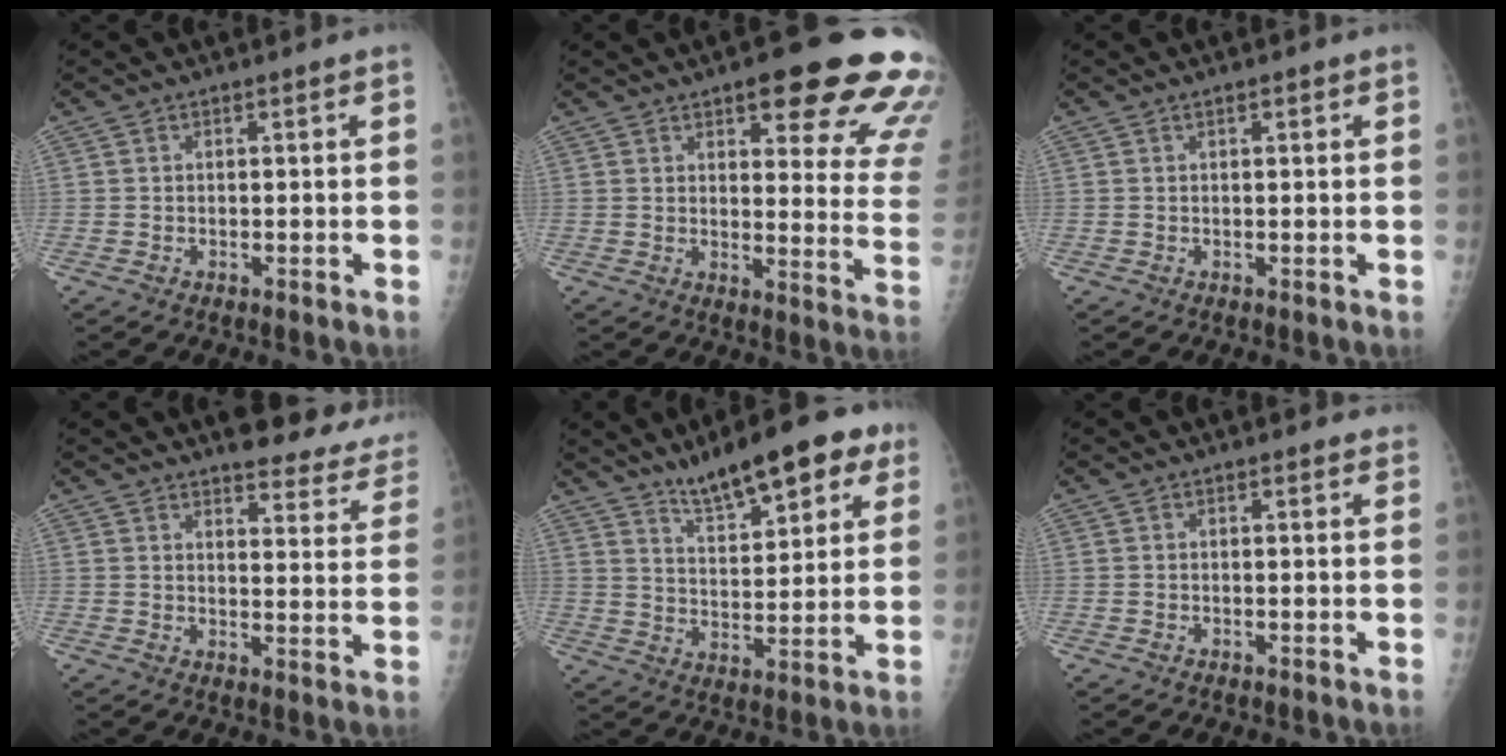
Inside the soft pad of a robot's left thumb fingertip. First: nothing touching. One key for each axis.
{"total": 22.4, "fx": 12.9, "fy": 6.1, "fz": 17.3, "tx": -0.165, "ty": -0.043, "tz": 0.153}
{"total": 0.9, "fx": 0.5, "fy": 0.4, "fz": 0.7, "tx": -0.009, "ty": 0.002, "tz": 0.008}
{"total": 15.2, "fx": 12.9, "fy": 4.8, "fz": 6.4, "tx": -0.029, "ty": -0.069, "tz": 0.135}
{"total": 14.7, "fx": 9.8, "fy": 4.6, "fz": 9.9, "tx": -0.114, "ty": -0.037, "tz": 0.155}
{"total": 2.0, "fx": 1.7, "fy": 0.7, "fz": 0.6, "tx": 0.003, "ty": -0.001, "tz": 0.013}